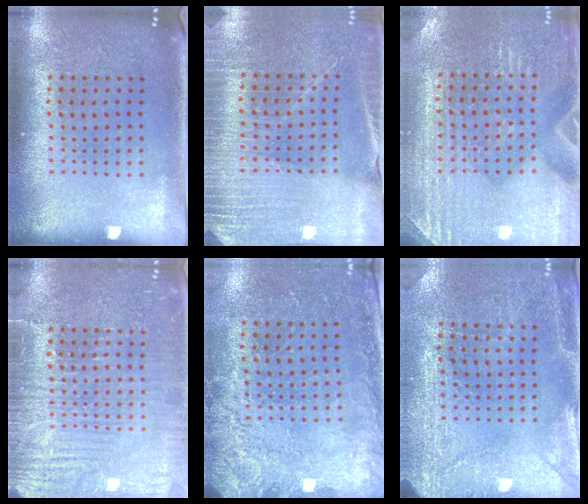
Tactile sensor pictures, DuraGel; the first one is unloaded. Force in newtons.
{"total": 3.1, "press": 3.1, "slide": 0.4}
{"total": 3.2, "press": 3.1, "slide": 0.4}
{"total": 5.8, "press": 5.7, "slide": 0.8}
{"total": 2.6, "press": 2.3, "slide": 1.1}
{"total": 2.9, "press": 2.8, "slide": 0.6}